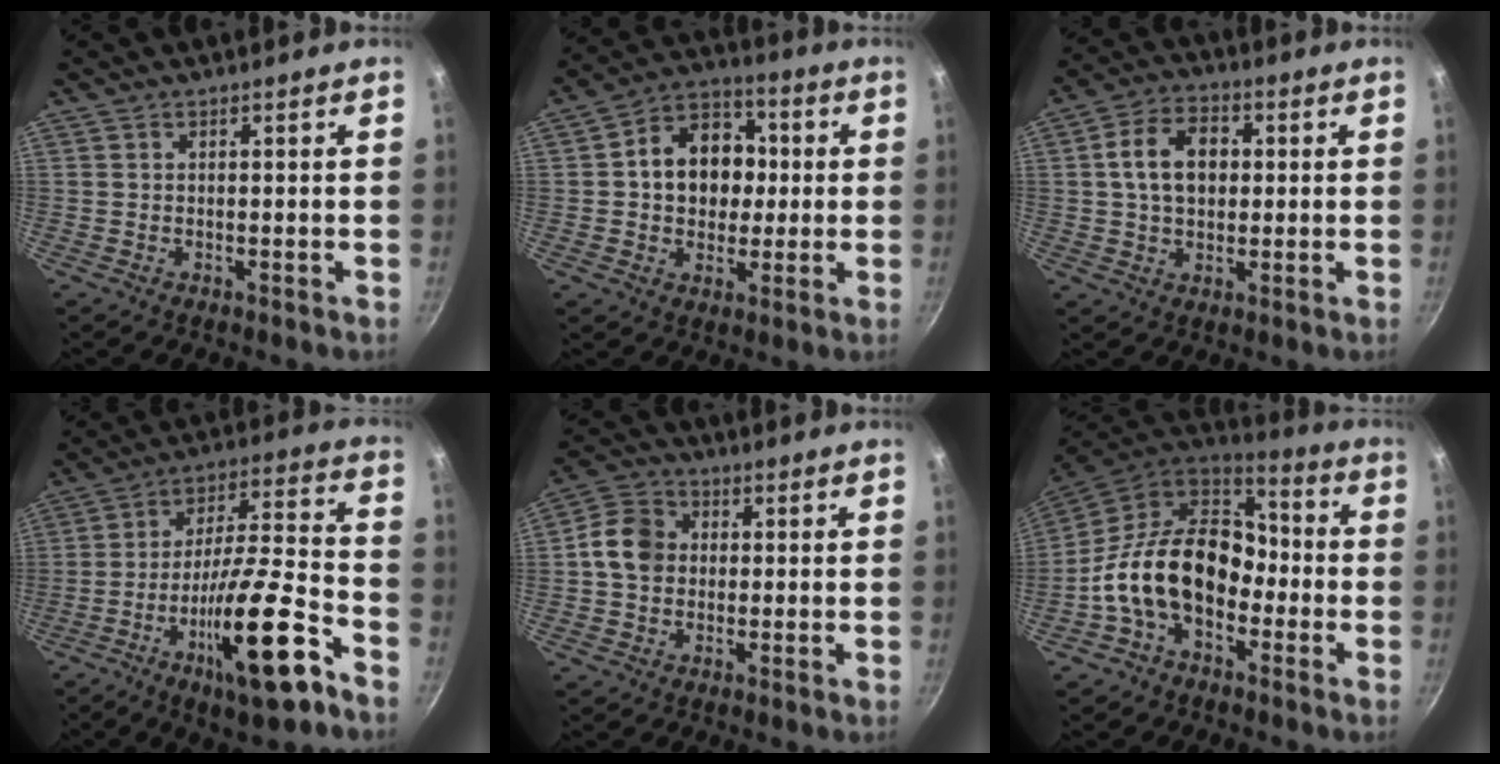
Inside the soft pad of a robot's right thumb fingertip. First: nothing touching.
{"total": 13.5, "force": [1.0, 10.8, 8.1], "torque": [-0.087, 0.021, 0.004]}
{"total": 10.2, "force": [1.3, 7.3, 7.0], "torque": [-0.097, 0.018, 0.015]}
{"total": 20.5, "force": [-10.1, 5.0, 17.0], "torque": [-0.259, 0.048, -0.167]}
{"total": 8.4, "force": [0.1, 7.0, 4.6], "torque": [-0.058, 0.017, -0.018]}
{"total": 19.0, "force": [-3.9, 13.1, 13.2], "torque": [-0.194, 0.055, -0.084]}